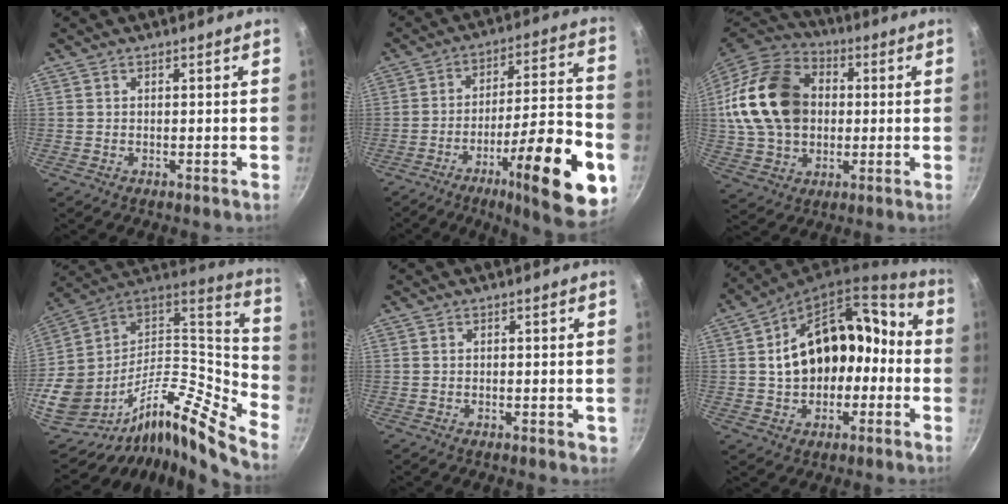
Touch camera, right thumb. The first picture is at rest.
{"total": 23.6, "force": [-9.9, 5.7, 20.6], "torque": [-0.267, 0.046, -0.147]}
{"total": 22.5, "force": [2.3, 16.8, 14.8], "torque": [-0.261, 0.028, 0.041]}
{"total": 22.1, "force": [-9.9, 11.2, 16.3], "torque": [-0.220, 0.085, -0.184]}
{"total": 1.0, "force": [-0.3, 0.6, 0.8], "torque": [-0.005, 0.002, -0.004]}
{"total": 18.5, "force": [-1.0, 13.2, 12.9], "torque": [-0.182, 0.073, -0.011]}